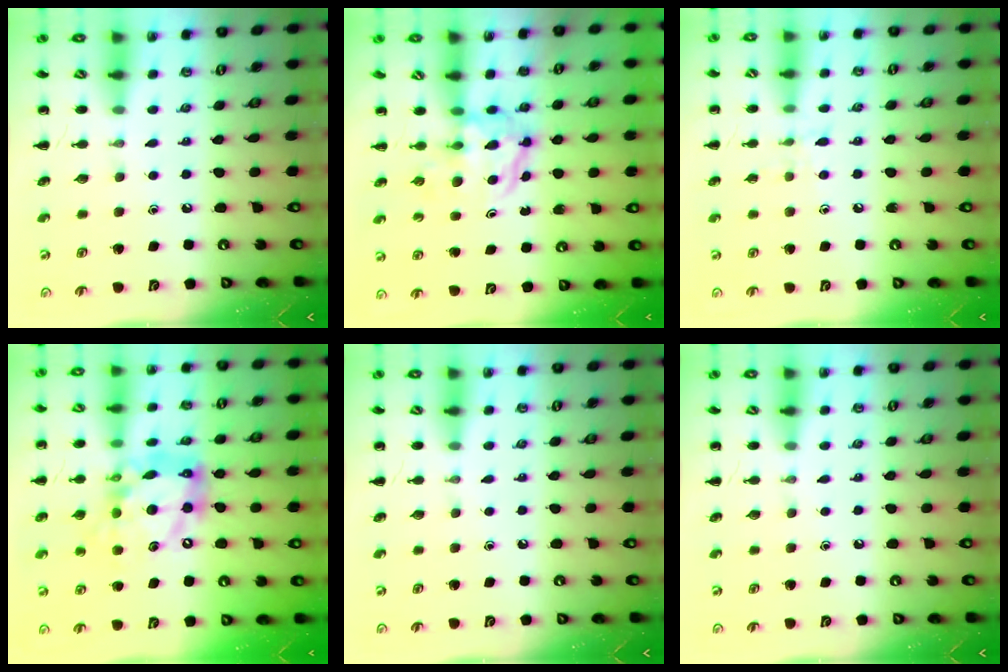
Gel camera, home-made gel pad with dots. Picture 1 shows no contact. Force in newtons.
{"total": 3.9, "press": 3.9, "slide": 0.5}
{"total": 6.4, "press": 6.0, "slide": 2.0}
{"total": 16.2, "press": 15.6, "slide": 4.3}
{"total": 0.0}
{"total": 0.0}